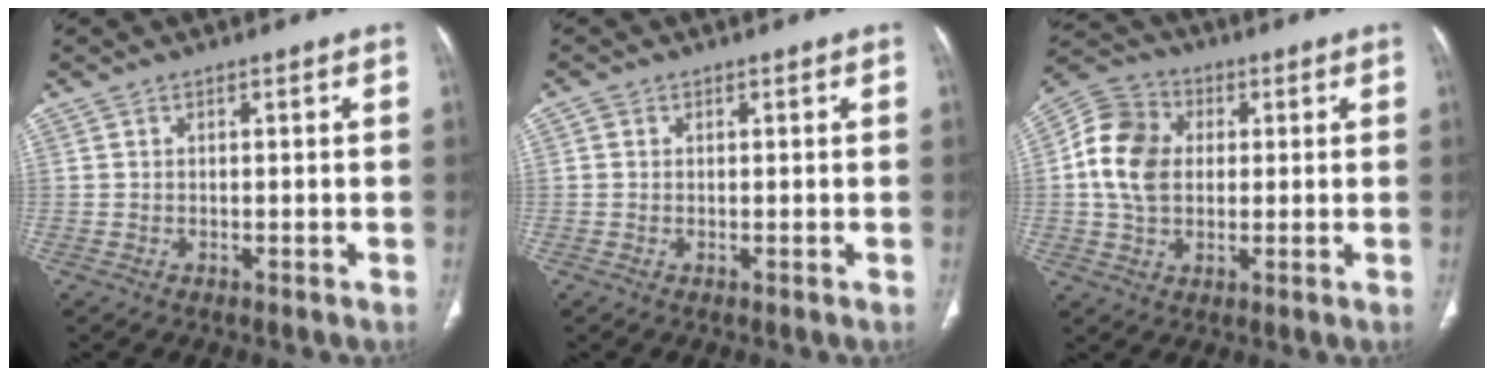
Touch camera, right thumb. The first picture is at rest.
{"total": 0.8, "force": [0.2, 0.8, 0.3], "torque": [-0.001, 0.001, 0.001]}
{"total": 11.5, "force": [1.1, 8.8, 7.4], "torque": [-0.131, 0.016, 0.012]}